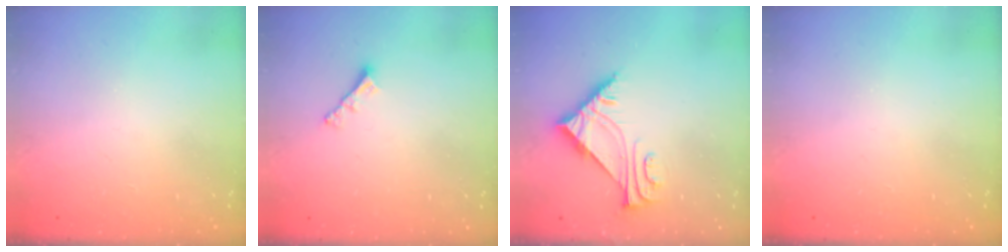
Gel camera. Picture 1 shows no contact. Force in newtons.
{"total": 2.9, "press": 2.9, "slide": 0.3}
{"total": 6.4, "press": 6.4, "slide": 0.1}
{"total": 0.0}